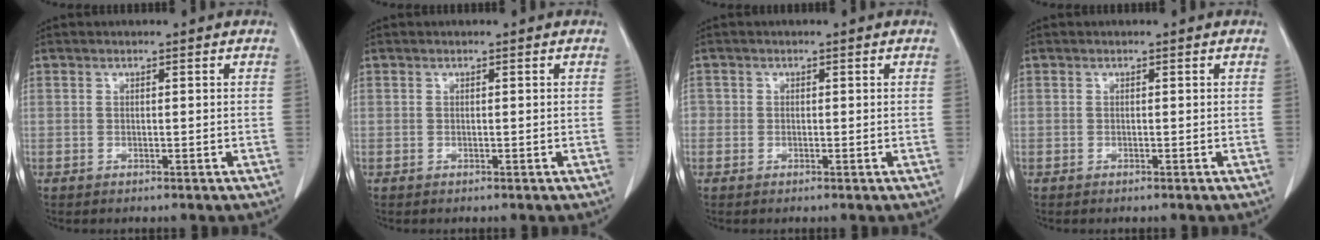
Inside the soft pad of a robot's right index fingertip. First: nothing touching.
{"total": 0.0}
{"total": 1.1, "force": [0.0, 1.0, 0.3], "torque": [0.005, 0.003, -0.004]}
{"total": 0.0}